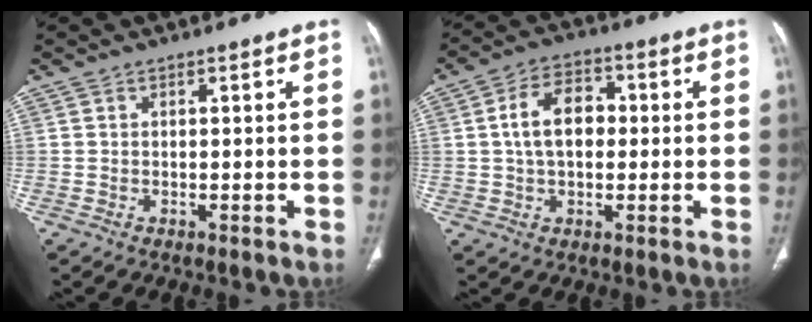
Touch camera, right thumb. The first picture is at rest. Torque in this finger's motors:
{"motor_torque": [0.56, 1.08, 1.00, 0.02, 0.30]}